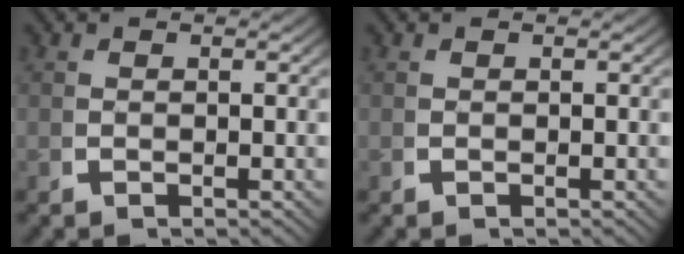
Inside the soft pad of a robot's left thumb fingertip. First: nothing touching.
{"total": 0.0}